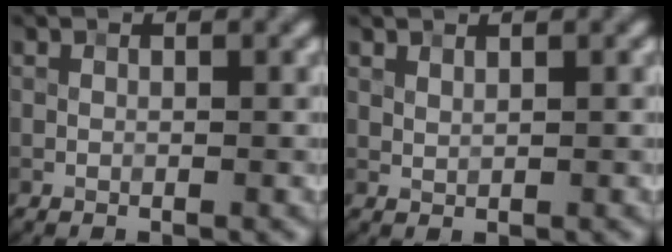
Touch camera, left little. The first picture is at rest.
{"total": 0.9, "force": [0.8, 0.2, 0.3], "torque": [-0.012, -0.001, 0.017]}